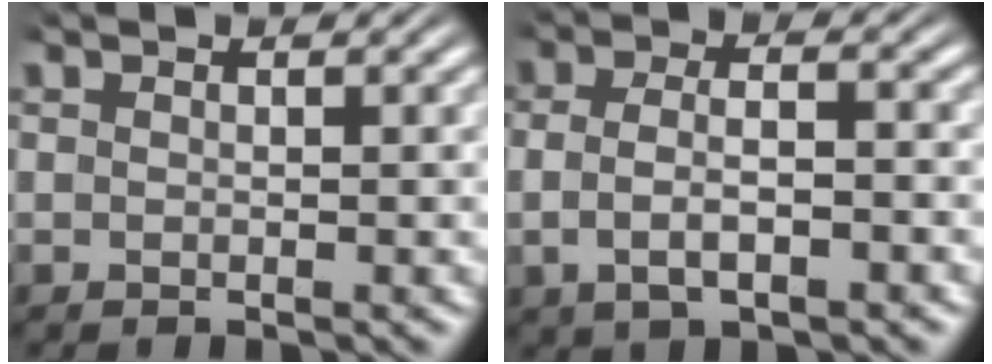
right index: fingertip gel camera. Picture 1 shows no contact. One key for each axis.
{"total": 4.3, "fx": -0.8, "fy": 2.4, "fz": 3.4, "tx": -0.060, "ty": -0.004, "tz": -0.012}